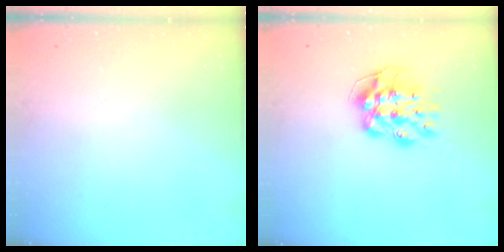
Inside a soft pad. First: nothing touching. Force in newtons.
{"total": 10.3, "press": 10.3, "slide": 1.0}